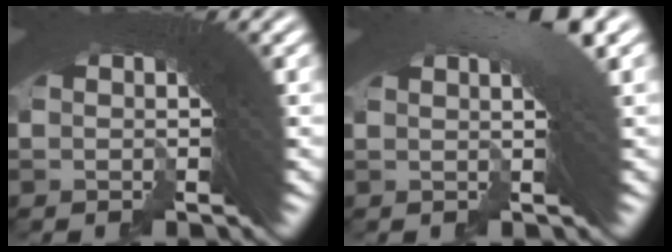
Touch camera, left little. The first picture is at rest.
{"total": 4.0, "force": [2.1, 0.6, 3.3], "torque": [-0.033, 0.014, 0.024]}